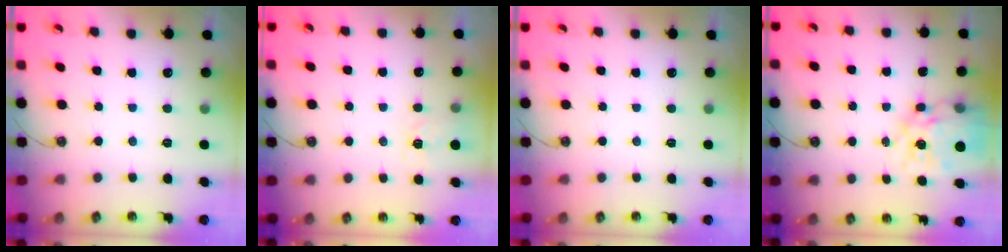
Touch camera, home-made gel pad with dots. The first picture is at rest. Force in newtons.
{"total": 4.0, "press": 4.0, "slide": 0.5}
{"total": 0.0}
{"total": 16.7, "press": 16.6, "slide": 1.7}